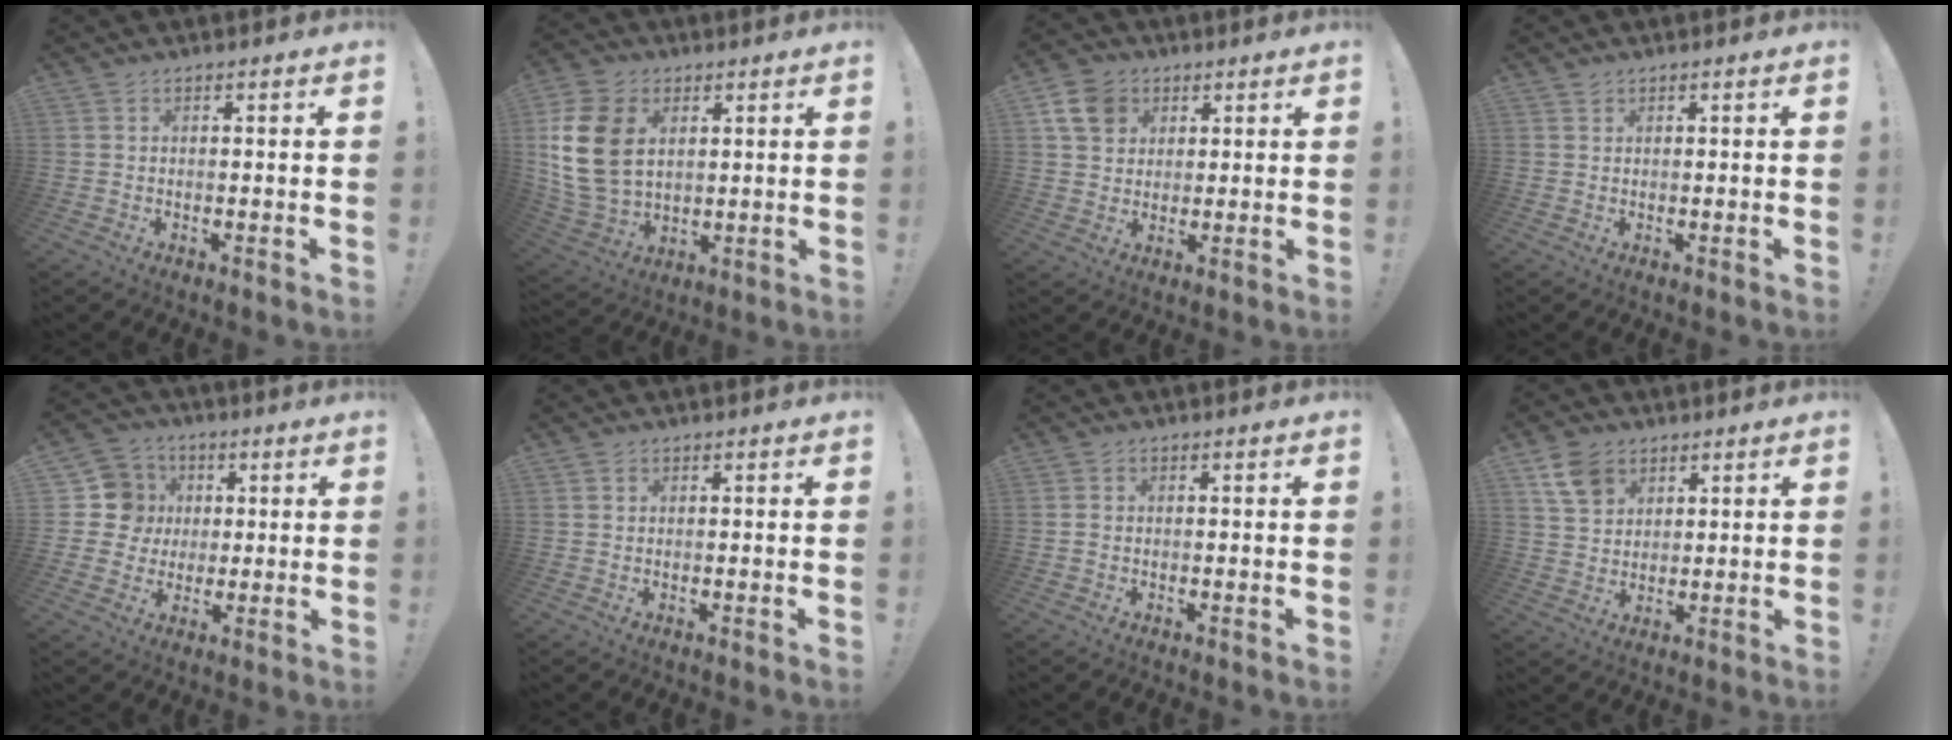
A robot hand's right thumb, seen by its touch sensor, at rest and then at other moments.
{"total": 17.4, "force": [4.1, 12.6, 11.2], "torque": [-0.228, -0.011, 0.076]}
{"total": 9.5, "force": [4.1, 7.5, 4.2], "torque": [-0.069, -0.008, 0.084]}
{"total": 1.0, "force": [0.8, 0.6, 0.1], "torque": [0.002, -0.003, 0.015]}
{"total": 7.7, "force": [0.9, 7.5, 1.4], "torque": [-0.020, 0.000, 0.022]}
{"total": 0.5, "force": [0.3, 0.4, 0.1], "torque": [0.004, -0.001, 0.004]}
{"total": 0.6, "force": [-0.2, 0.4, 0.3], "torque": [-0.004, 0.002, -0.004]}
{"total": 8.5, "force": [4.8, 5.9, 3.8], "torque": [-0.059, -0.014, 0.095]}